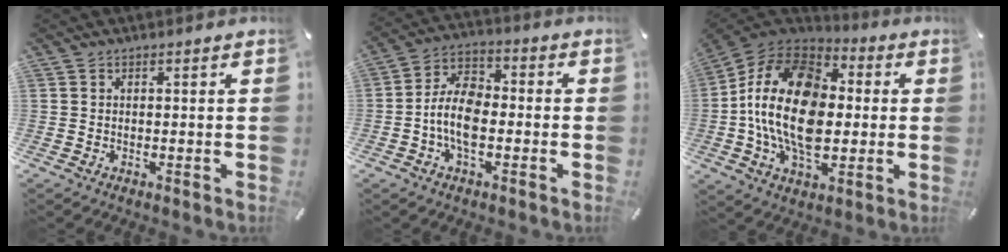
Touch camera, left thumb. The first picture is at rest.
{"total": 9.7, "force": [-2.8, 5.6, 7.4], "torque": [-0.153, 0.012, -0.051]}
{"total": 22.9, "force": [-1.2, 15.2, 17.1], "torque": [-0.363, 0.012, -0.027]}